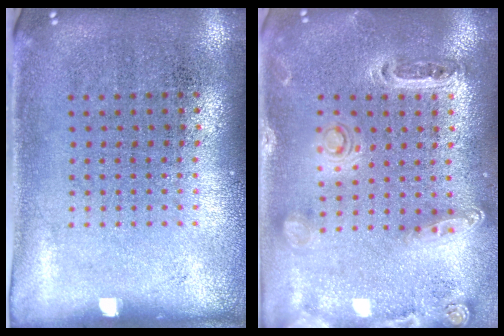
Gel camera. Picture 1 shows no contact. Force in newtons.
{"total": 1.3, "press": 1.3, "slide": 0.3}